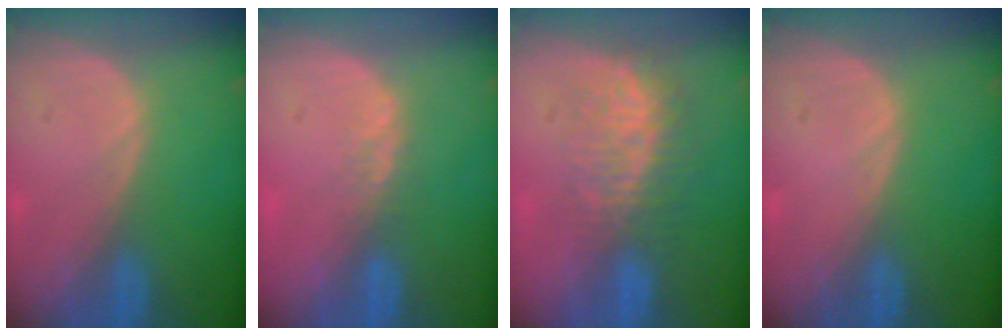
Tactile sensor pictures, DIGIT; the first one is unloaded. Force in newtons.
{"total": 1.7, "press": 1.4, "slide": 0.9}
{"total": 8.1, "press": 7.2, "slide": 3.7}
{"total": 0.0}